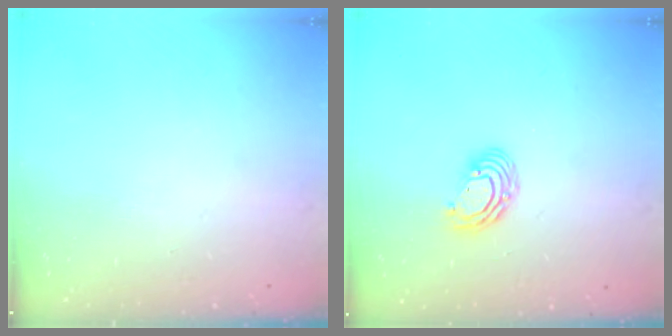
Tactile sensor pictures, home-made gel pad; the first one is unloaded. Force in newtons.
{"total": 6.9, "press": 6.9, "slide": 0.8}